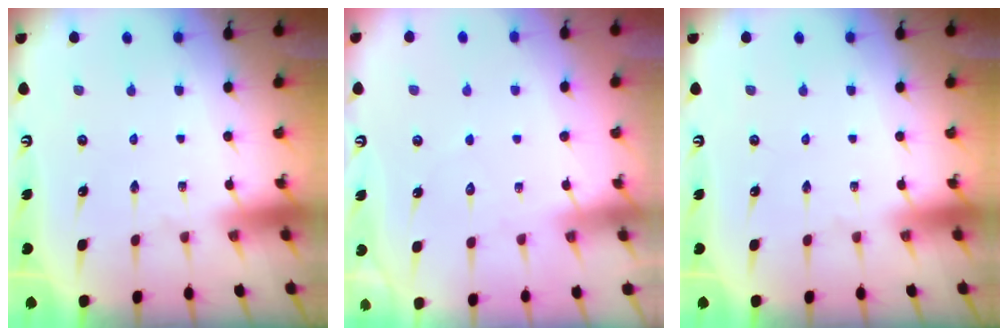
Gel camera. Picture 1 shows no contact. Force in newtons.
{"total": 4.0, "press": 3.9, "slide": 0.5}
{"total": 0.0}